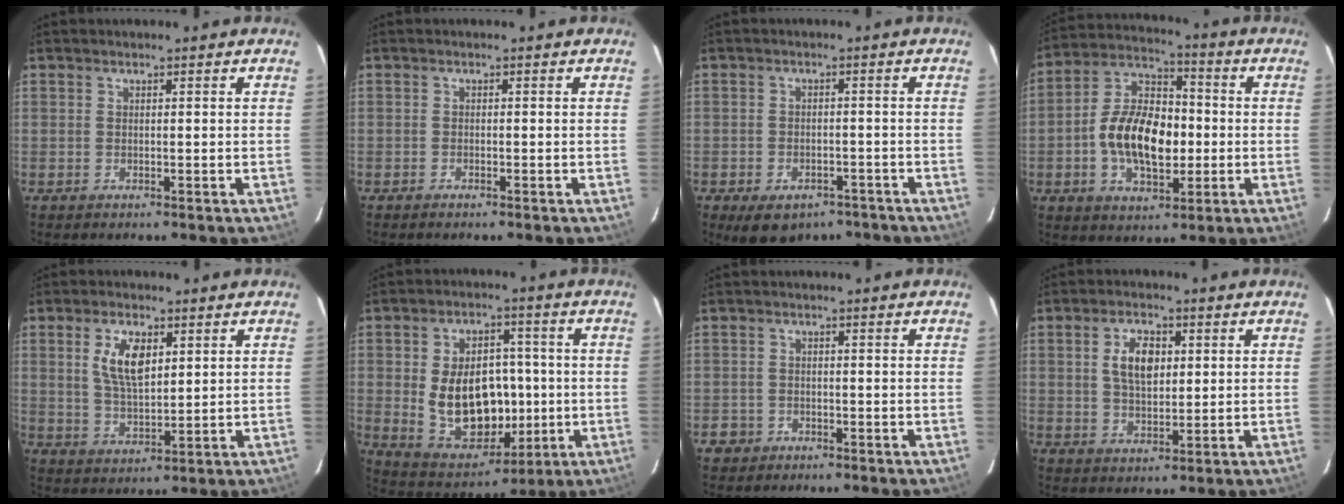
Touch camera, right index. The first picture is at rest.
{"total": 0.7, "force": [-0.7, 0.1, 0.2], "torque": [-0.008, 0.002, -0.015]}
{"total": 10.1, "force": [-6.9, 6.0, 4.4], "torque": [-0.090, 0.006, -0.082]}
{"total": 15.0, "force": [-2.4, 8.5, 12.1], "torque": [-0.231, 0.020, -0.041]}
{"total": 7.9, "force": [2.7, 3.8, 6.4], "torque": [-0.120, 0.005, 0.055]}
{"total": 16.1, "force": [-1.0, 10.9, 11.9], "torque": [-0.233, 0.005, 0.014]}
{"total": 2.5, "force": [-1.4, 2.0, 0.3], "torque": [-0.015, 0.006, -0.023]}
{"total": 6.8, "force": [1.6, 3.8, 5.4], "torque": [-0.099, 0.010, 0.033]}